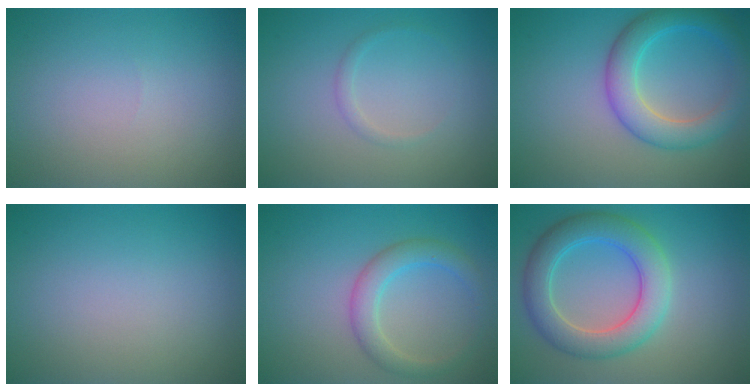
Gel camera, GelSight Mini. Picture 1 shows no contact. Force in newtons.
{"total": 0.8, "press": 0.8, "slide": 0.0}
{"total": 5.1, "press": 5.1, "slide": 0.3}
{"total": 0.0}
{"total": 3.2, "press": 3.1, "slide": 0.3}
{"total": 5.8, "press": 5.8, "slide": 0.2}